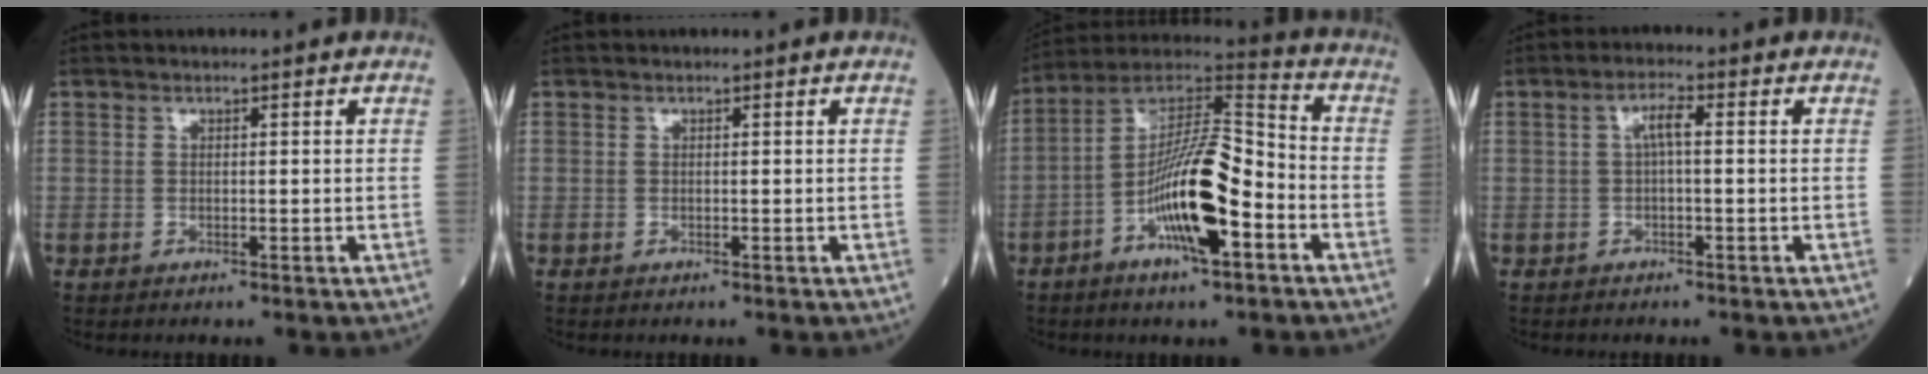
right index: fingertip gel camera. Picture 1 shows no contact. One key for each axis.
{"total": 0.0}
{"total": 15.5, "fx": -5.1, "fy": 3.3, "fz": 14.2, "tx": -0.265, "ty": 0.012, "tz": -0.089}
{"total": 2.7, "fx": 0.5, "fy": 0.5, "fz": 2.6, "tx": -0.053, "ty": 0.010, "tz": 0.008}